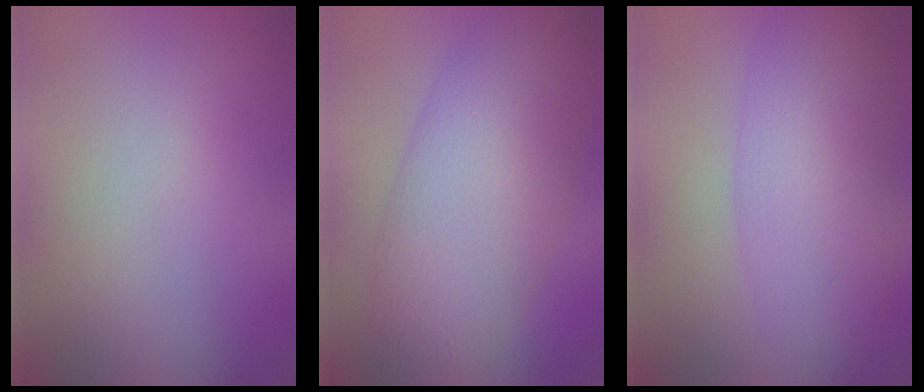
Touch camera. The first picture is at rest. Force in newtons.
{"total": 8.4, "press": 8.4, "slide": 0.4}
{"total": 6.2, "press": 6.2, "slide": 0.0}